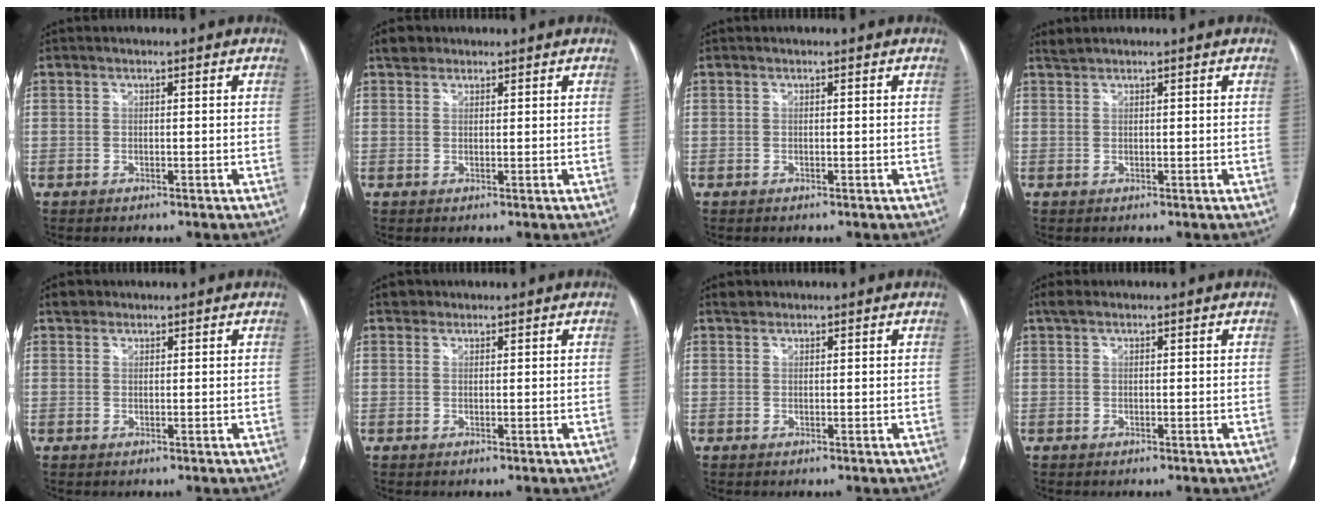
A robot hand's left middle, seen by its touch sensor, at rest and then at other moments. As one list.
[{"total": 2.1, "force": [1.6, 1.2, 0.3], "torque": [-0.007, 0.012, 0.027]}, {"total": 0.0}, {"total": 1.1, "force": [1.1, -0.2, 0.0], "torque": [-0.004, 0.009, 0.028]}, {"total": 1.6, "force": [1.2, 1.0, 0.1], "torque": [0.000, 0.010, 0.018]}, {"total": 1.3, "force": [1.0, 0.8, 0.0], "torque": [0.006, 0.007, 0.011]}, {"total": 1.2, "force": [1.0, 0.5, 0.1], "torque": [-0.001, 0.007, 0.017]}, {"total": 1.4, "force": [1.1, 0.5, 0.8], "torque": [-0.019, 0.018, 0.022]}]